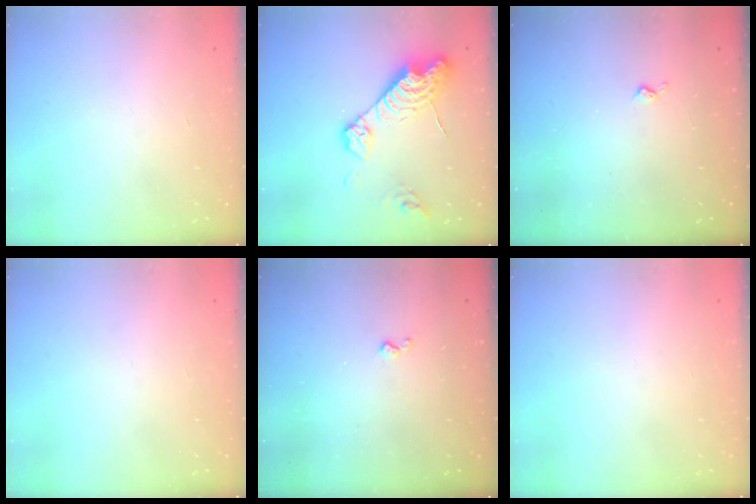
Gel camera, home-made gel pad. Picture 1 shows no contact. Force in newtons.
{"total": 15.4, "press": 15.3, "slide": 1.6}
{"total": 2.8, "press": 2.7, "slide": 0.5}
{"total": 0.0}
{"total": 2.9, "press": 2.9, "slide": 0.5}
{"total": 0.0}